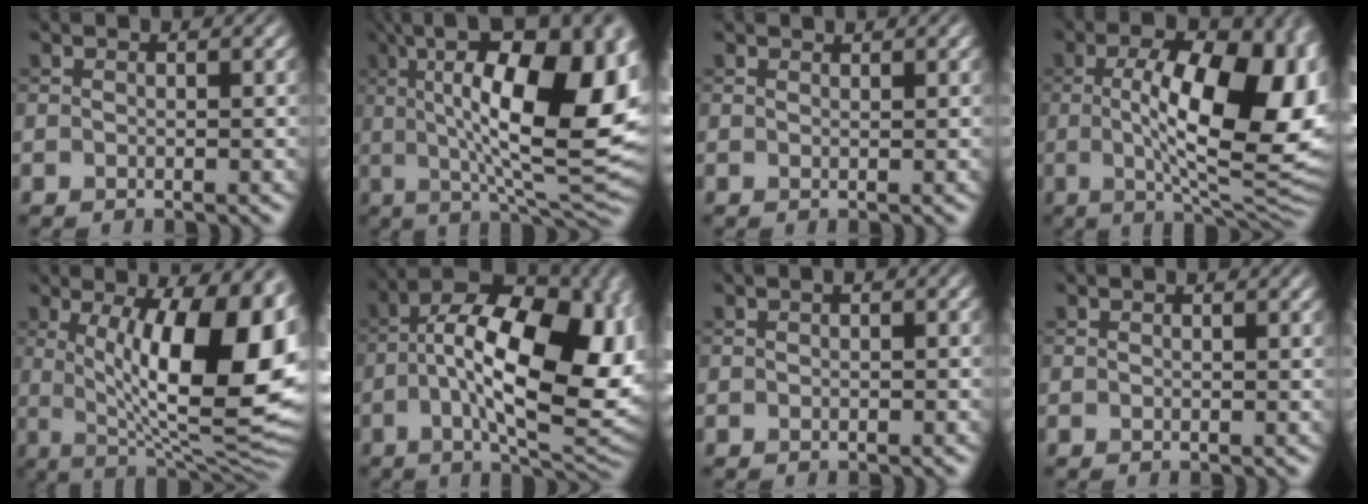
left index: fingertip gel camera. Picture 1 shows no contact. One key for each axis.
{"total": 18.9, "fx": 4.6, "fy": 6.4, "fz": 17.2, "tx": -0.242, "ty": 0.021, "tz": 0.079}
{"total": 0.6, "fx": 0.6, "fy": 0.0, "fz": 0.1, "tx": 0.000, "ty": -0.001, "tz": 0.012}
{"total": 15.5, "fx": 0.9, "fy": 6.5, "fz": 14.0, "tx": -0.186, "ty": 0.001, "tz": 0.020}
{"total": 16.2, "fx": 2.2, "fy": 5.5, "fz": 15.1, "tx": -0.192, "ty": -0.006, "tz": 0.039}
{"total": 17.1, "fx": 0.9, "fy": 7.7, "fz": 15.2, "tx": -0.216, "ty": 0.015, "tz": 0.016}
{"total": 0.9, "fx": 0.0, "fy": 0.4, "fz": 0.7, "tx": -0.009, "ty": 0.001, "tz": 0.002}
{"total": 0.0}